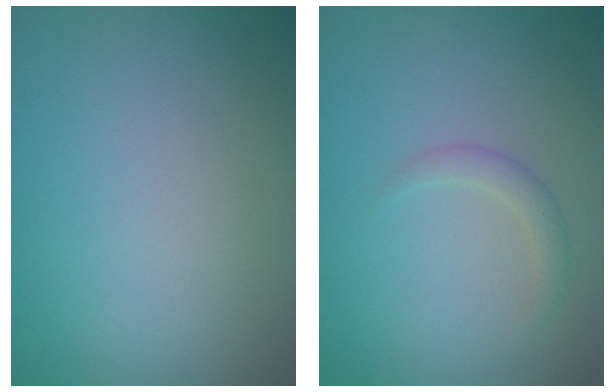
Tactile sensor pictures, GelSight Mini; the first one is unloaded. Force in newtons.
{"total": 1.5, "press": 1.5, "slide": 0.1}